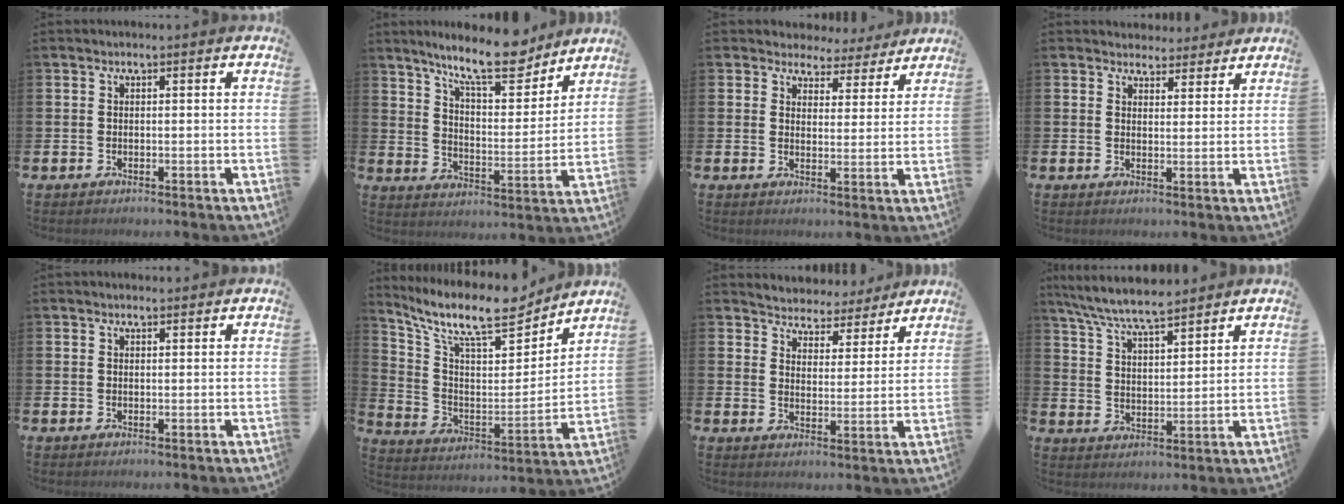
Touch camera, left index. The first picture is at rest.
{"total": 12.1, "force": [10.4, 2.6, 5.5], "torque": [-0.112, -0.060, 0.182]}
{"total": 4.1, "force": [3.5, 2.1, 0.0], "torque": [-0.014, -0.031, 0.057]}
{"total": 3.8, "force": [3.5, 1.3, -0.4], "torque": [0.004, -0.018, 0.063]}
{"total": 1.0, "force": [0.9, 0.3, 0.2], "torque": [0.003, 0.000, 0.015]}
{"total": 12.2, "force": [10.2, 3.1, 5.9], "torque": [-0.137, -0.071, 0.173]}
{"total": 4.6, "force": [4.3, 1.4, -0.6], "torque": [-0.013, -0.039, 0.073]}
{"total": 7.4, "force": [7.0, 0.7, 2.3], "torque": [-0.076, -0.032, 0.126]}